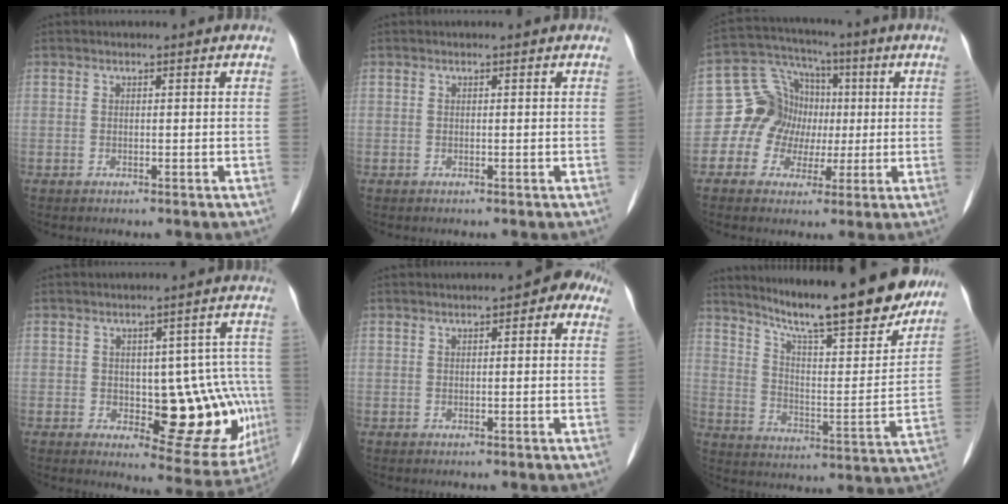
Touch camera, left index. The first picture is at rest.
{"total": 0.0}
{"total": 9.5, "force": [-0.3, 9.1, 2.5], "torque": [-0.050, 0.043, -0.007]}
{"total": 15.1, "force": [-2.9, 6.2, 13.5], "torque": [-0.140, 0.019, -0.019]}
{"total": 4.2, "force": [1.9, 1.4, 3.5], "torque": [-0.036, 0.021, 0.016]}
{"total": 22.4, "force": [19.2, 2.4, 11.3], "torque": [-0.181, -0.021, 0.279]}